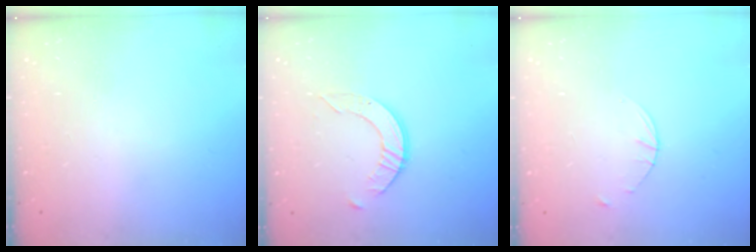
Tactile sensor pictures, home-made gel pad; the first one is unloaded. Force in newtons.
{"total": 5.0, "press": 5.0, "slide": 0.4}
{"total": 1.6, "press": 1.6, "slide": 0.2}